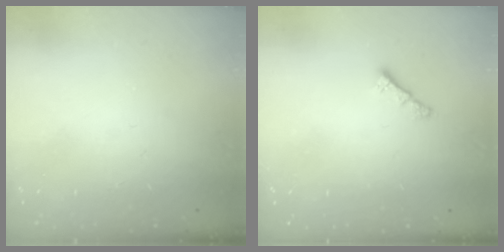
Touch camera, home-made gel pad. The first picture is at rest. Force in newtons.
{"total": 0.8, "press": 0.7, "slide": 0.4}